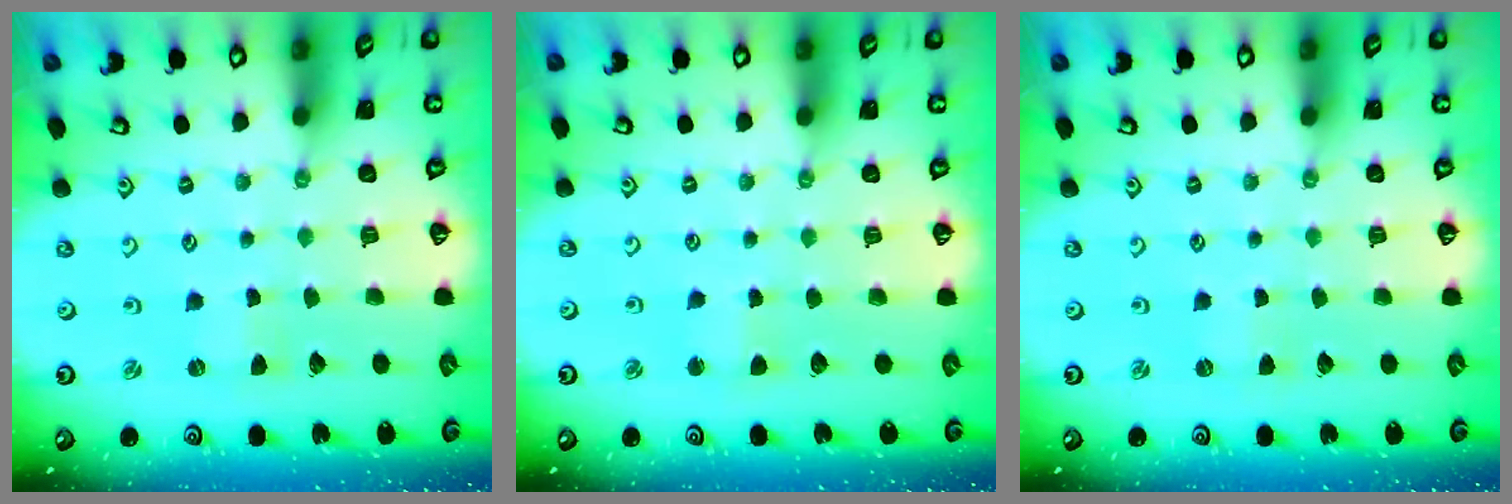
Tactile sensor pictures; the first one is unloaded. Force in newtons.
{"total": 2.4, "press": 2.4, "slide": 0.3}
{"total": 0.7, "press": 0.7, "slide": 0.3}